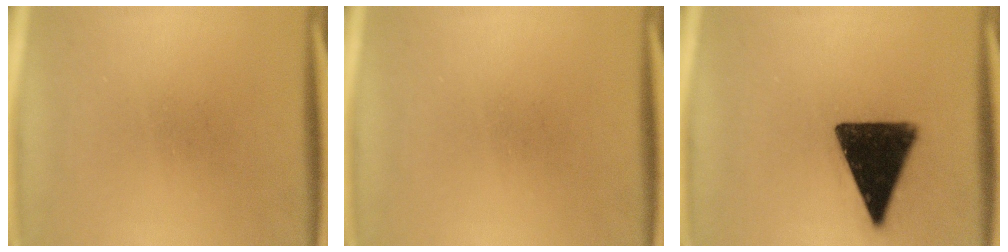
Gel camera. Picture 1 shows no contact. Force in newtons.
{"total": 0.0}
{"total": 15.9}